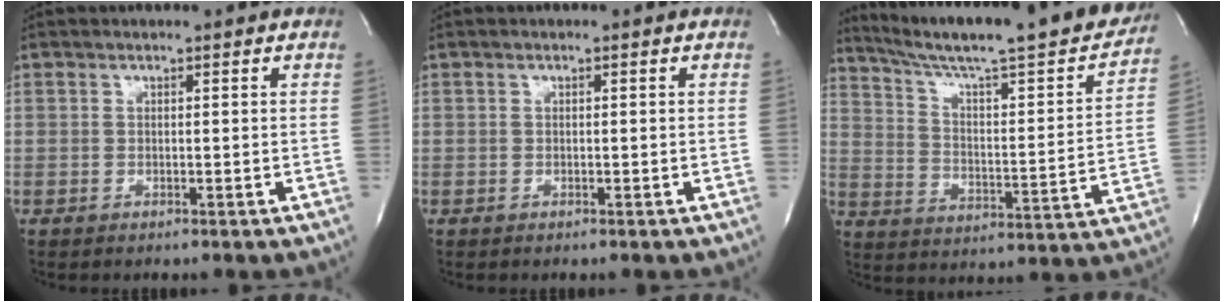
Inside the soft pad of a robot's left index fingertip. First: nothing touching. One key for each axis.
{"total": 0.0}
{"total": 26.2, "fx": 22.7, "fy": 2.0, "fz": 12.9, "tx": -0.207, "ty": -0.046, "tz": 0.311}